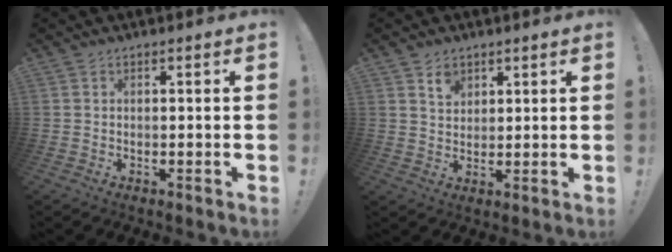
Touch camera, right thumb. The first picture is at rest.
{"total": 4.5, "force": [3.0, 3.0, 1.5], "torque": [-0.015, -0.014, 0.053]}